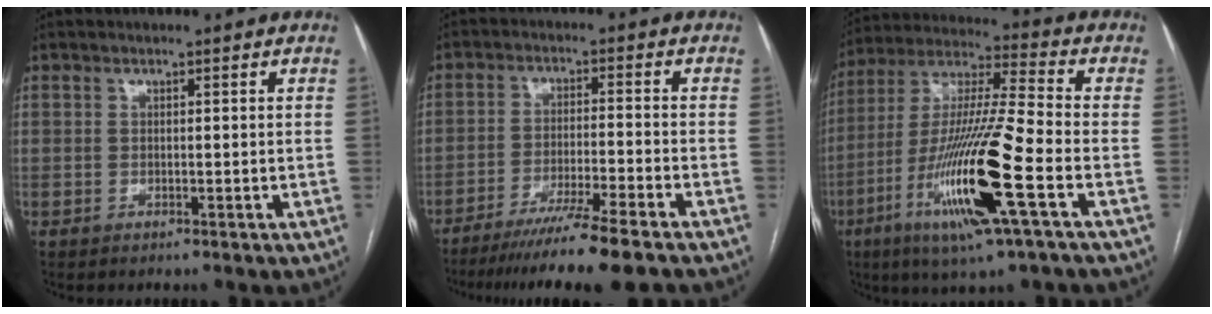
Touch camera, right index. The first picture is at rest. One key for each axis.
{"total": 12.2, "fx": -9.9, "fy": -1.3, "fz": 7.0, "tx": -0.093, "ty": -0.038, "tz": -0.156}
{"total": 19.4, "fx": -7.1, "fy": 0.5, "fz": 18.0, "tx": -0.375, "ty": -0.027, "tz": -0.135}